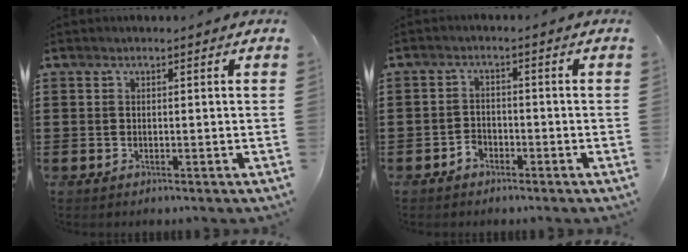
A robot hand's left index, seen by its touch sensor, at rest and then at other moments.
{"total": 2.1, "force": [-1.6, 1.2, 0.5], "torque": [-0.015, 0.003, -0.034]}